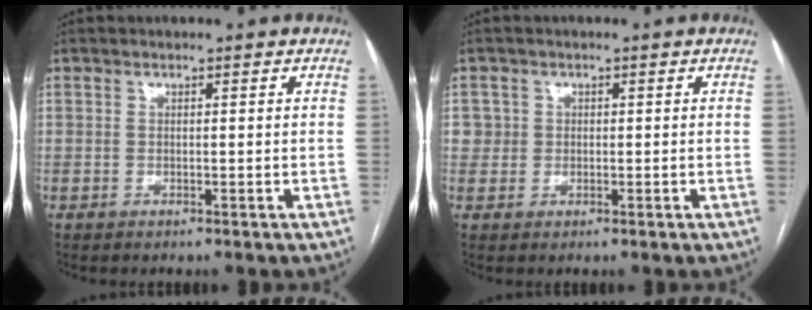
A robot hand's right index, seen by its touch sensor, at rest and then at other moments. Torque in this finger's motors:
{"motor_torque": [0.02, 0.05, 0.02, 0.00]}